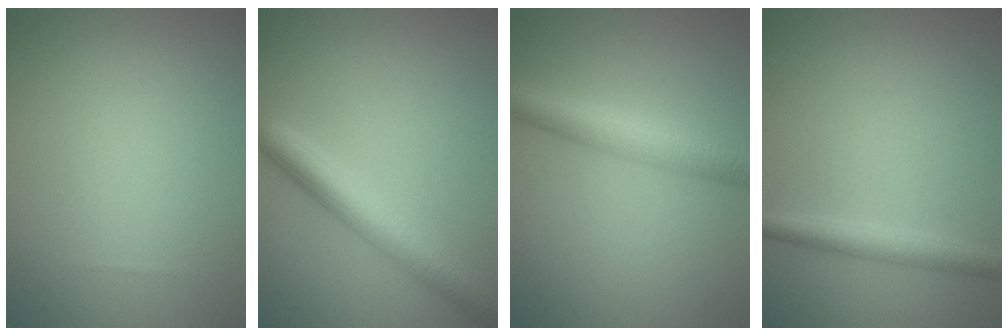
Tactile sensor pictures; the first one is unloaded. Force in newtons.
{"total": 5.4, "press": 5.4, "slide": 0.2}
{"total": 4.8, "press": 4.8, "slide": 0.0}
{"total": 2.6, "press": 2.6, "slide": 0.1}